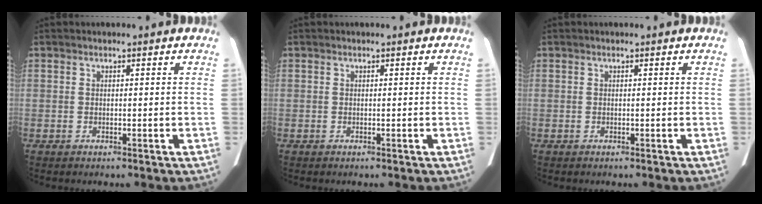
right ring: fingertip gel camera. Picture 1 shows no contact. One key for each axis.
{"total": 0.0}
{"total": 0.0}